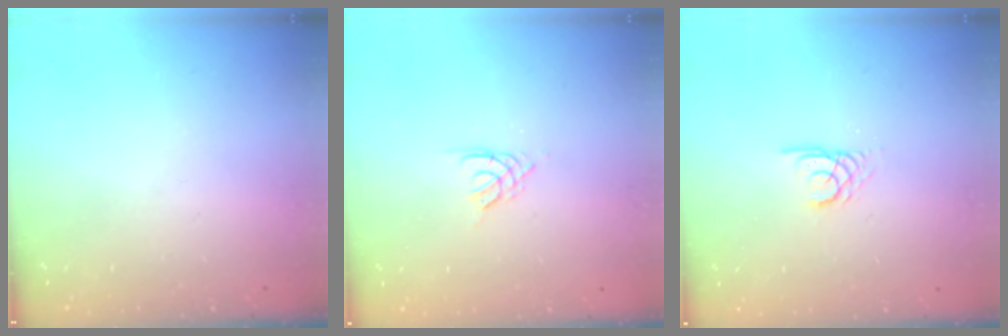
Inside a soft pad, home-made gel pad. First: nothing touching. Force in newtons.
{"total": 1.8, "press": 1.8, "slide": 0.4}
{"total": 2.0, "press": 2.0, "slide": 0.1}